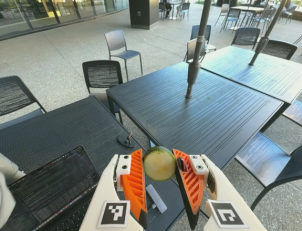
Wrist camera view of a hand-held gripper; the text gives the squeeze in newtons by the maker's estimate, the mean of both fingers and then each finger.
{"total": 8.1, "left": 7.7, "right": 8.4}